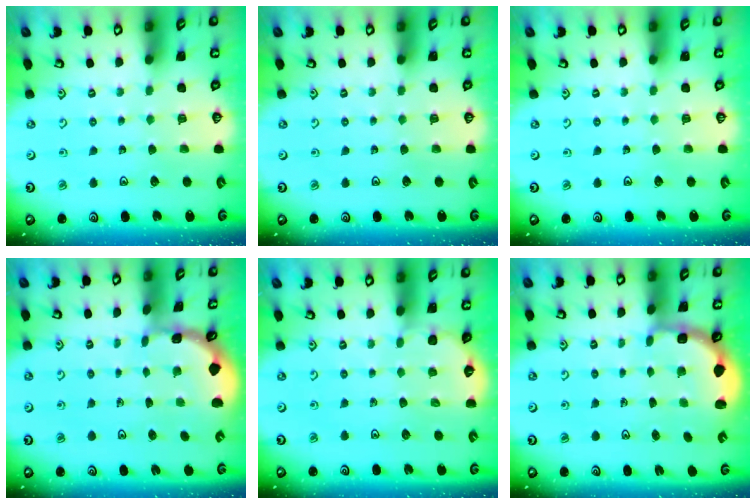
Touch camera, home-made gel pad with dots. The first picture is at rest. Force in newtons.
{"total": 0.0}
{"total": 0.0}
{"total": 1.1, "press": 1.0, "slide": 0.1}
{"total": 3.0, "press": 2.9, "slide": 0.5}
{"total": 2.7, "press": 2.1, "slide": 1.7}